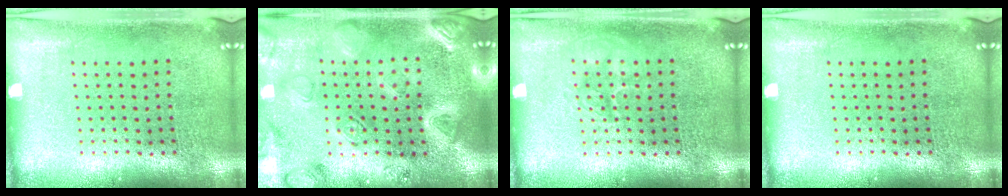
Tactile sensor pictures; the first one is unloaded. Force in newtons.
{"total": 3.2, "press": 3.0, "slide": 1.0}
{"total": 1.7, "press": 1.6, "slide": 0.3}
{"total": 0.0}